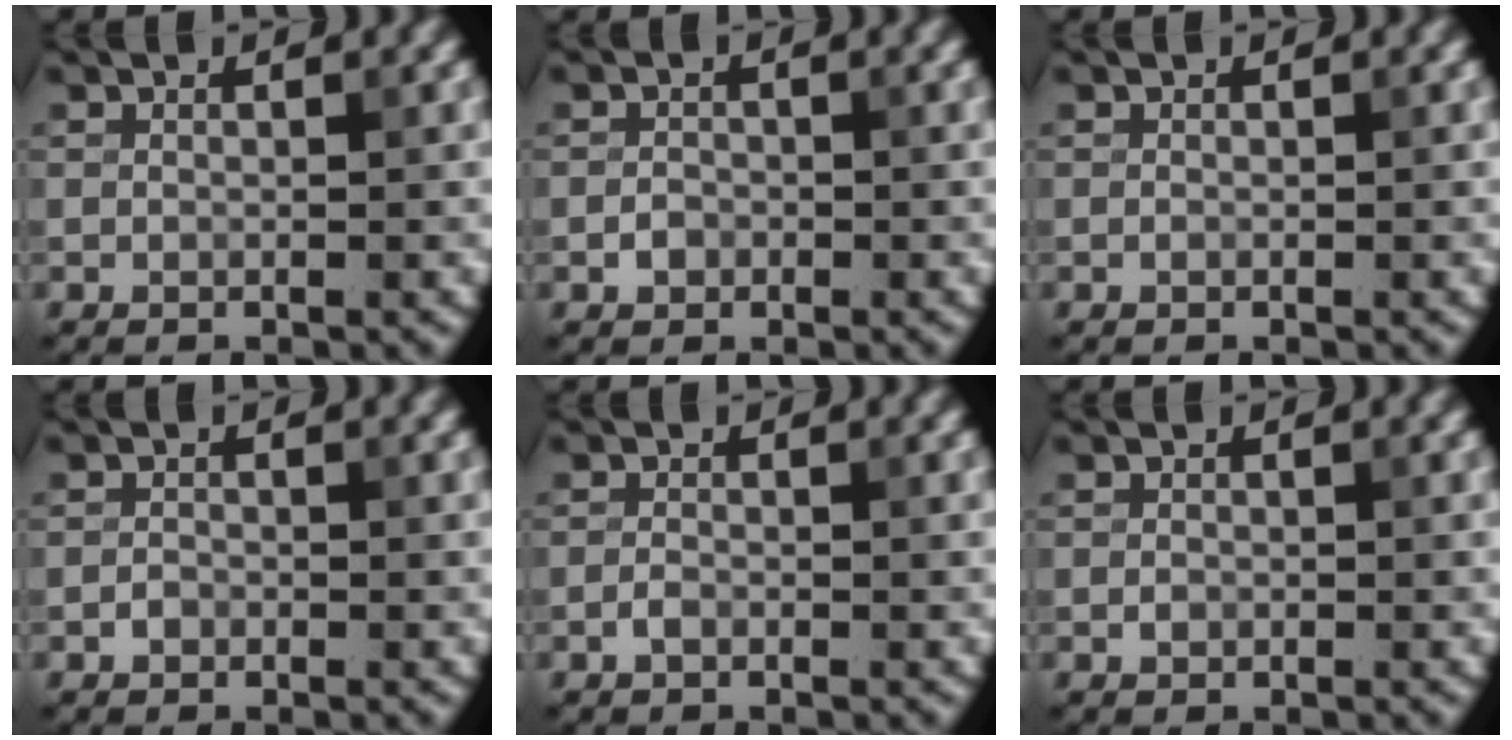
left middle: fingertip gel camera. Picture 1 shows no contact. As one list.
[{"total": 1.1, "force": [-0.5, 0.9, 0.4], "torque": [-0.004, 0.000, -0.010]}, {"total": 0.0}, {"total": 0.8, "force": [-0.4, 0.6, 0.3], "torque": [-0.003, -0.001, -0.009]}, {"total": 0.8, "force": [-0.5, 0.4, 0.5], "torque": [-0.010, 0.000, -0.011]}, {"total": 0.6, "force": [-0.2, 0.5, 0.3], "torque": [-0.001, -0.003, -0.004]}]